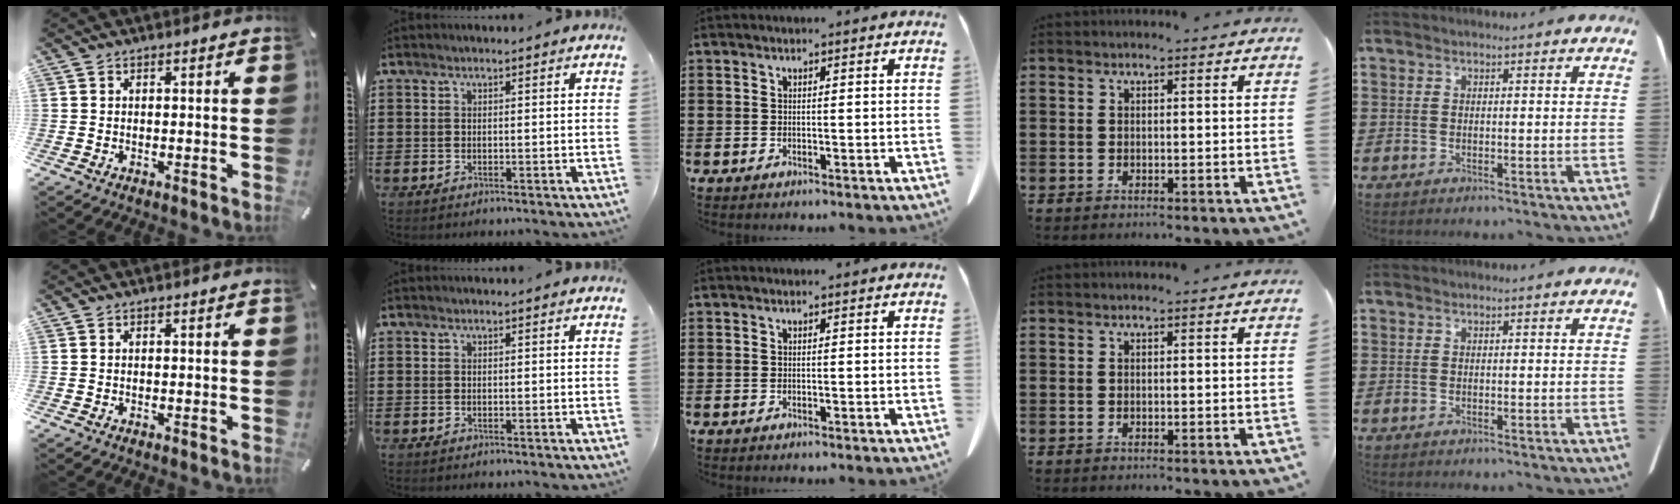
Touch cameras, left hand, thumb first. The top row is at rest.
{}